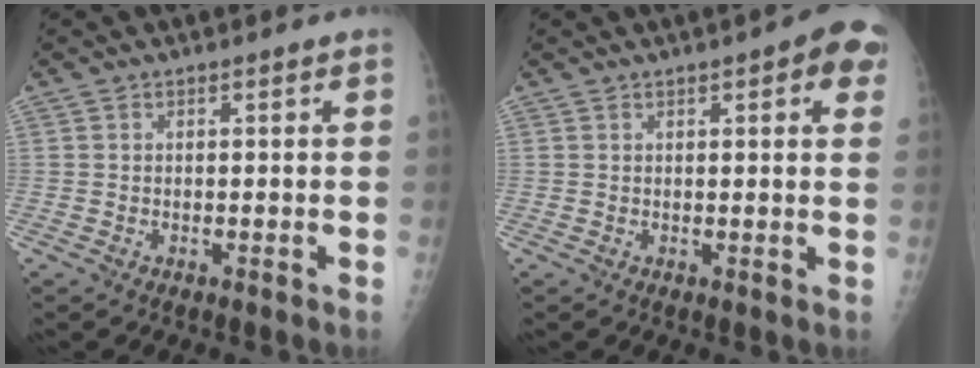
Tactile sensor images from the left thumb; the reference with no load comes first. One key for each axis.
{"total": 6.8, "fx": 3.0, "fy": 1.9, "fz": 5.8, "tx": -0.052, "ty": -0.002, "tz": 0.028}